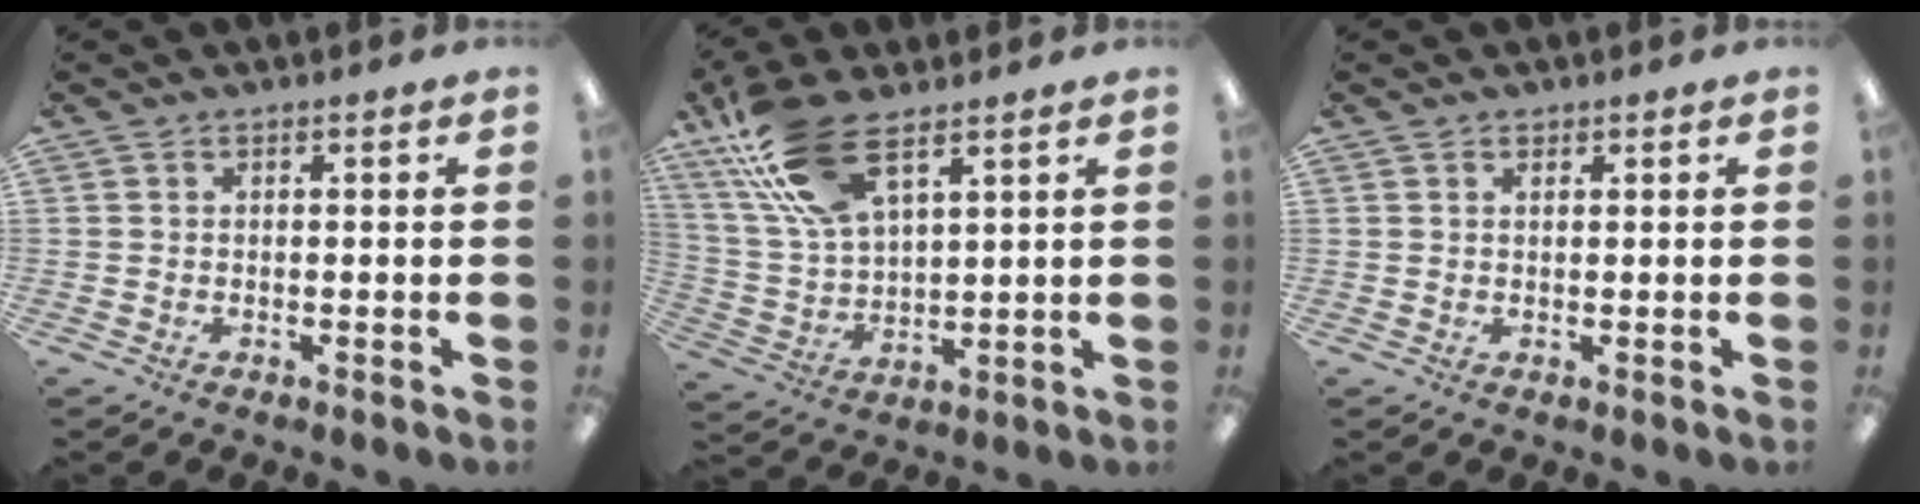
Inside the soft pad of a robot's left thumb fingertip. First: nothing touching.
{"total": 17.4, "force": [10.7, 7.4, 11.6], "torque": [-0.261, -0.033, 0.190]}
{"total": 0.8, "force": [0.6, 0.5, 0.2], "torque": [-0.005, 0.002, 0.011]}